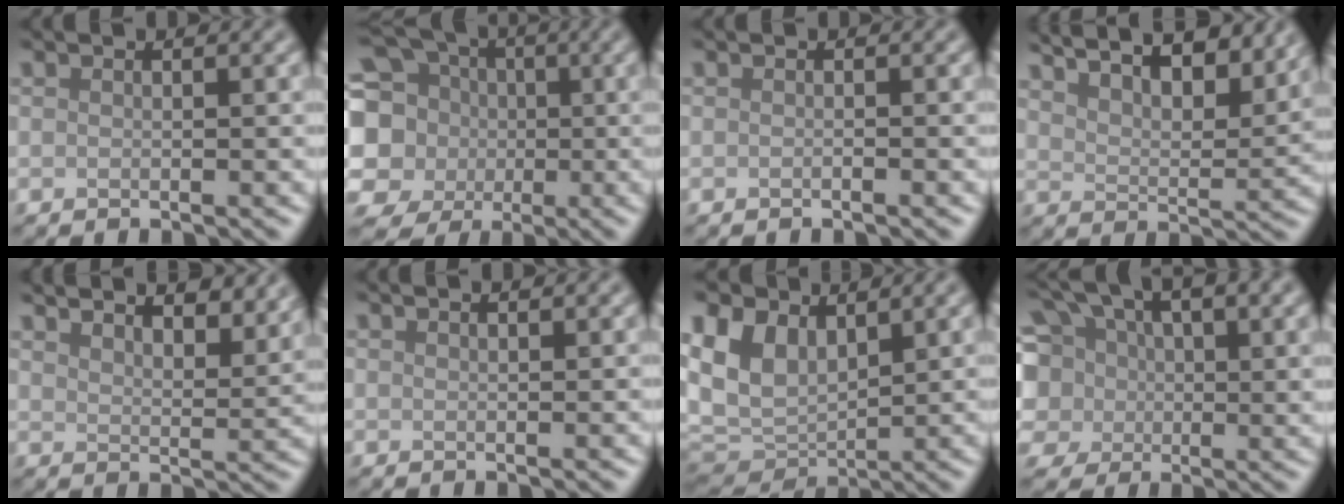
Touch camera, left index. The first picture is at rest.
{"total": 13.8, "force": [-0.7, 12.3, 6.2], "torque": [-0.161, 0.018, -0.035]}
{"total": 0.0}
{"total": 11.2, "force": [8.9, 3.6, 5.9], "torque": [-0.072, 0.020, 0.093]}
{"total": 8.0, "force": [6.7, 2.3, 3.7], "torque": [-0.041, 0.011, 0.072]}
{"total": 0.9, "force": [0.8, 0.1, 0.4], "torque": [-0.005, 0.001, 0.010]}
{"total": 8.0, "force": [2.9, 5.6, 4.9], "torque": [-0.123, 0.001, 0.060]}
{"total": 9.0, "force": [2.2, 6.5, 5.8], "torque": [-0.128, 0.008, 0.035]}